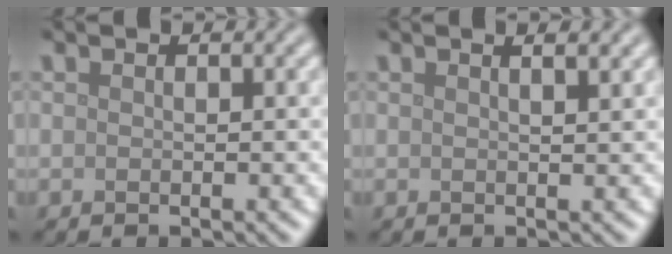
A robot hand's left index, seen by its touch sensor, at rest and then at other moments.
{"total": 2.1, "force": [1.3, 0.7, 1.5], "torque": [-0.009, 0.009, -0.001]}